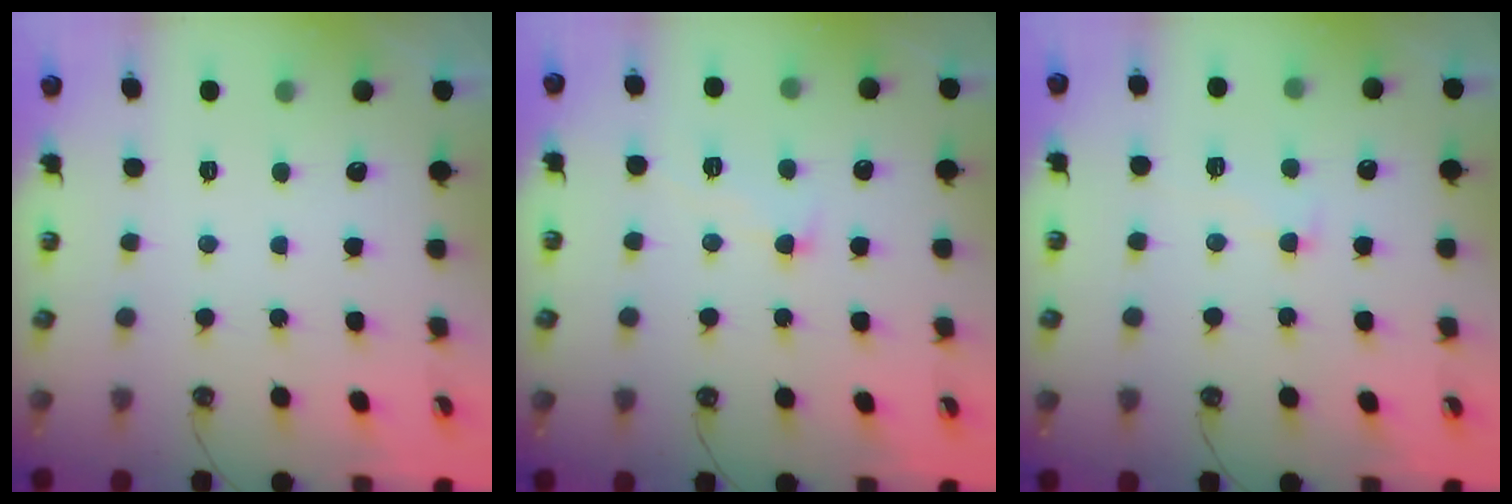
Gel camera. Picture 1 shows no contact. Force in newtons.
{"total": 0.6, "press": 0.0, "slide": 0.6}
{"total": 2.1, "press": 2.0, "slide": 0.5}